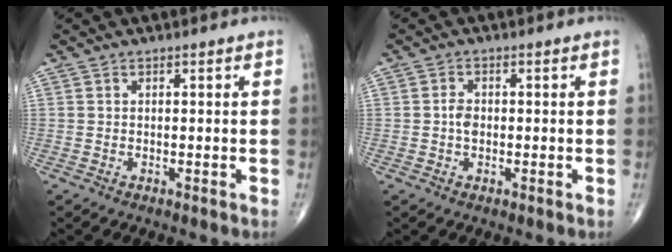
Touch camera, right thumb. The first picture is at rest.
{"total": 2.1, "force": [-0.2, 1.4, 1.5], "torque": [-0.024, 0.004, -0.007]}